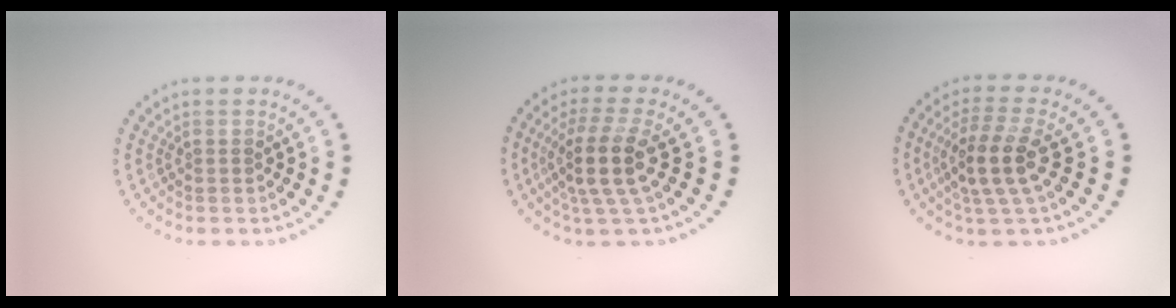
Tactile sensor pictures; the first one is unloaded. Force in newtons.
{"total": 4.4, "press": 3.5, "slide": 2.6}
{"total": 4.2, "press": 3.7, "slide": 2.1}